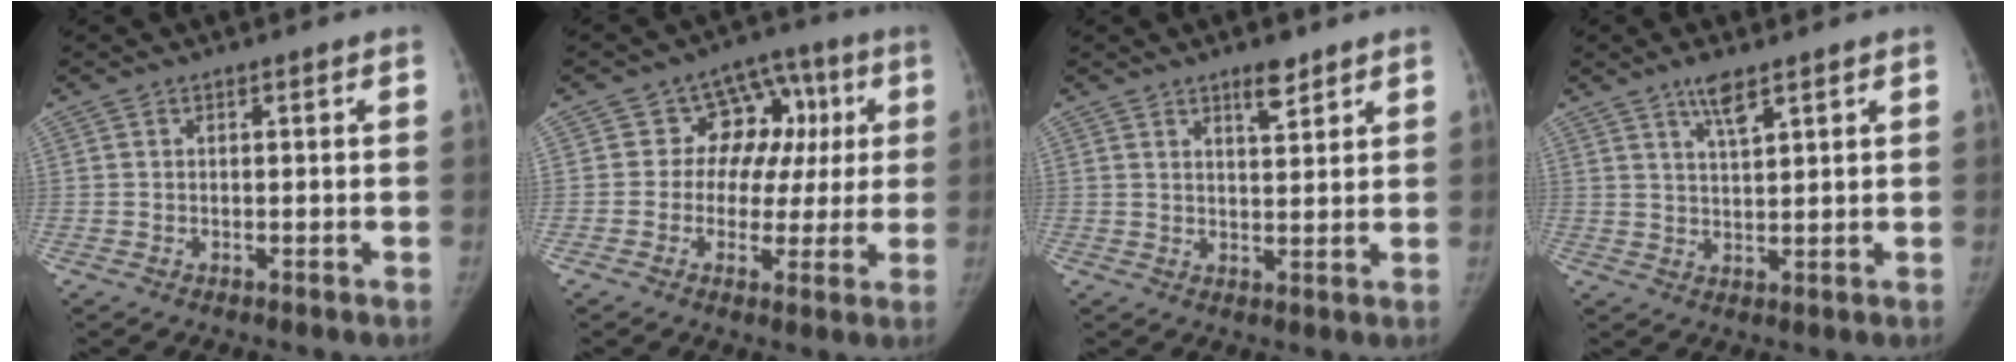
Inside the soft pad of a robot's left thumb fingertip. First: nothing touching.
{"total": 11.2, "force": [1.8, 9.4, 5.8], "torque": [-0.011, 0.022, 0.017]}
{"total": 4.4, "force": [3.2, 1.5, 2.6], "torque": [-0.028, -0.023, 0.051]}
{"total": 4.5, "force": [3.0, 1.2, 3.2], "torque": [-0.055, -0.016, 0.058]}